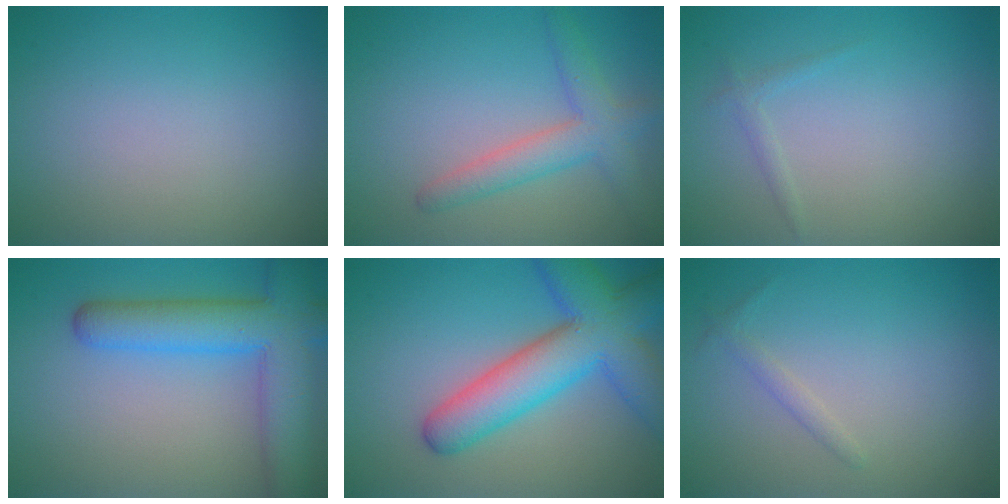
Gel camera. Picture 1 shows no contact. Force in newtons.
{"total": 3.6, "press": 3.5, "slide": 0.2}
{"total": 0.9, "press": 0.9, "slide": 0.1}
{"total": 8.0, "press": 8.0, "slide": 0.4}
{"total": 8.8, "press": 8.8, "slide": 0.4}
{"total": 0.9, "press": 0.9, "slide": 0.1}